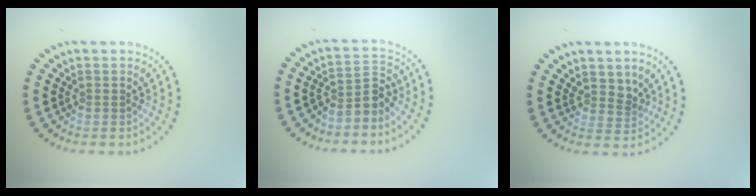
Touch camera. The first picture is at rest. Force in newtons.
{"total": 2.7, "press": 2.0, "slide": 1.8}
{"total": 1.9, "press": 1.5, "slide": 1.3}